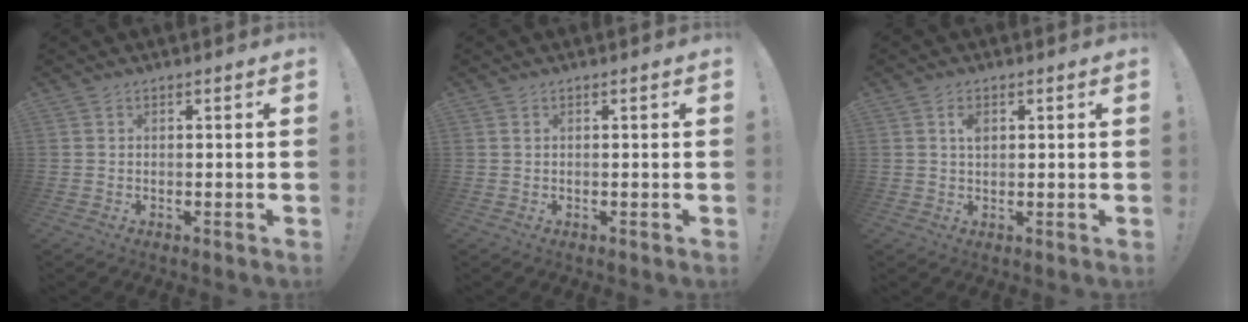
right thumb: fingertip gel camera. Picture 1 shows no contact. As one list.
[{"total": 0.0}, {"total": 2.6, "force": [1.0, 1.7, 1.7], "torque": [-0.015, -0.003, 0.013]}]